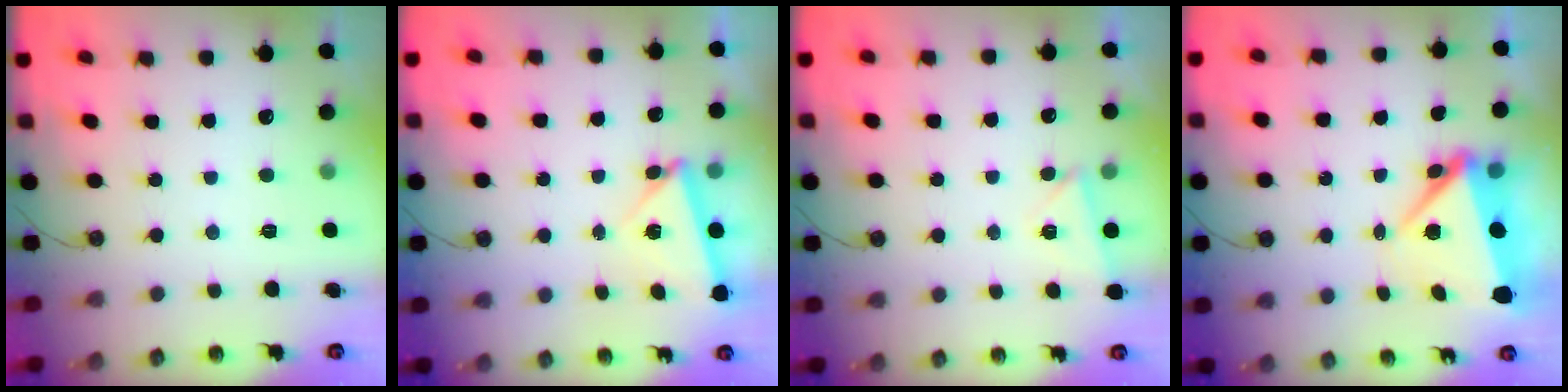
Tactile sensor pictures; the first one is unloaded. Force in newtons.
{"total": 4.5, "press": 4.0, "slide": 2.0}
{"total": 3.8, "press": 3.2, "slide": 2.1}
{"total": 7.3, "press": 7.3, "slide": 1.2}